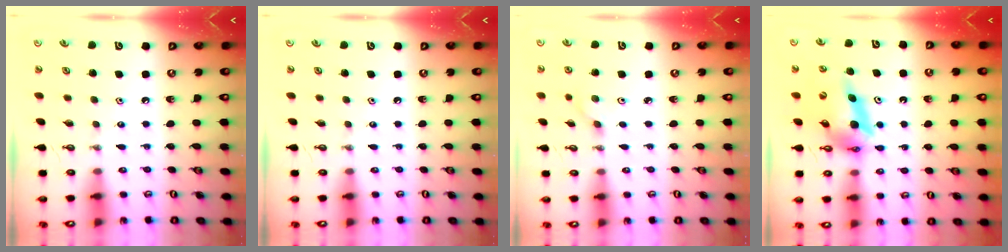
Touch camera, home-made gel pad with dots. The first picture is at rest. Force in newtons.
{"total": 0.0}
{"total": 2.6, "press": 2.1, "slide": 1.5}
{"total": 11.0, "press": 10.9, "slide": 1.1}